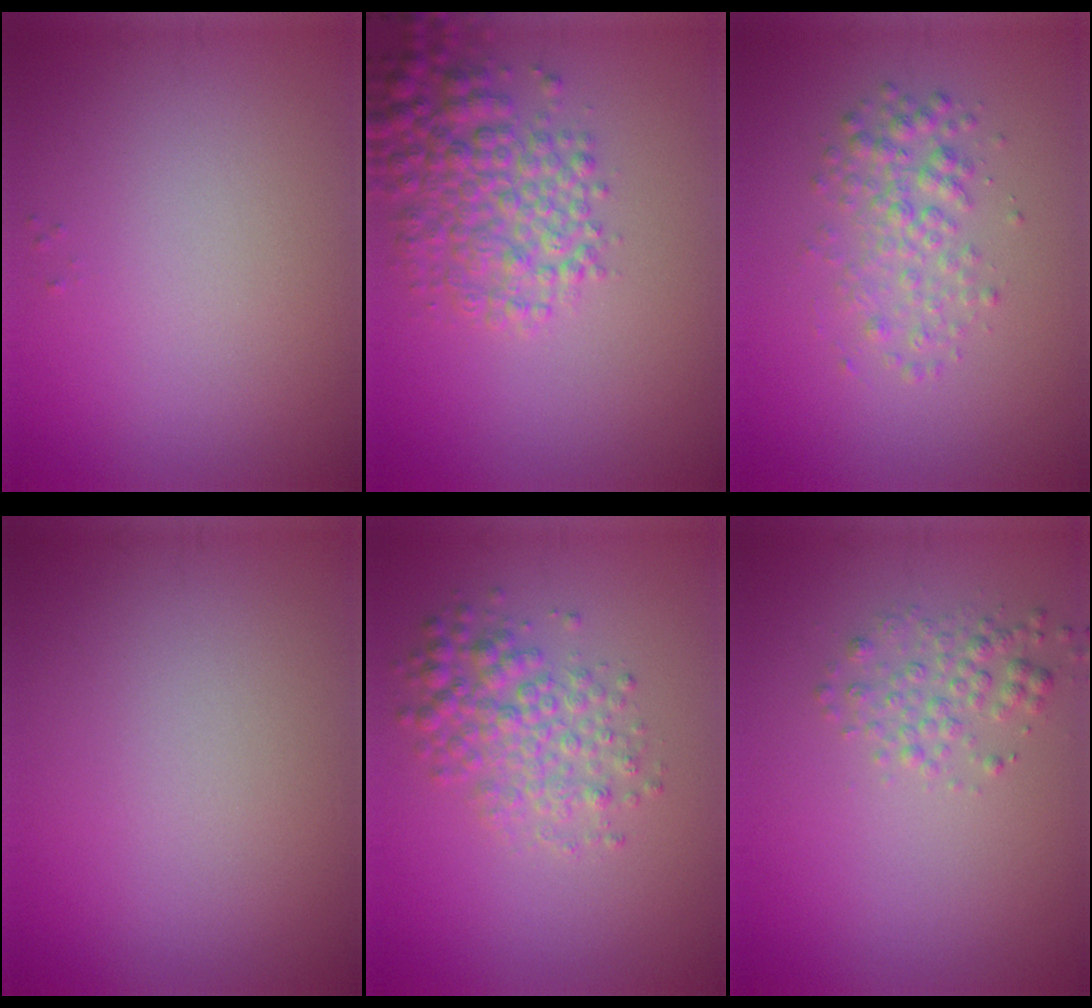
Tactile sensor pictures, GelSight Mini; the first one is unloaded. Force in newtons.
{"total": 5.3, "press": 5.3, "slide": 0.2}
{"total": 2.7, "press": 2.7, "slide": 0.1}
{"total": 0.0}
{"total": 3.9, "press": 3.9, "slide": 0.1}
{"total": 2.0, "press": 2.0, "slide": 0.1}